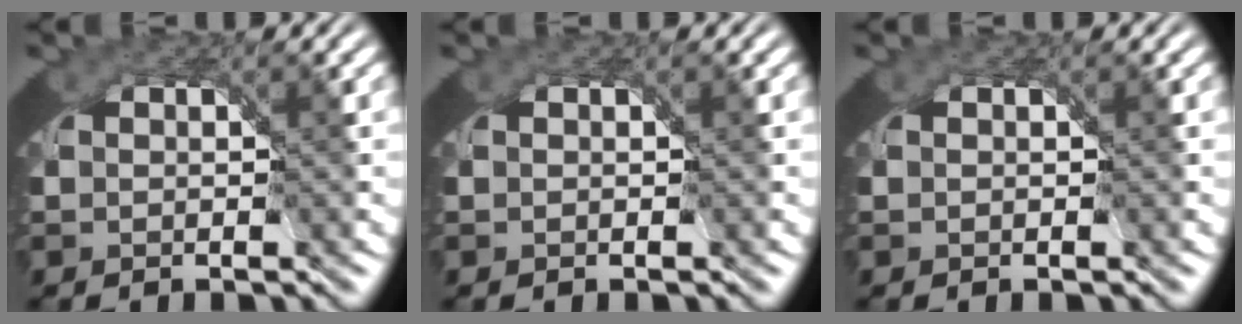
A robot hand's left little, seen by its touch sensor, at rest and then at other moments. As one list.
[{"total": 0.0}, {"total": 0.0}]